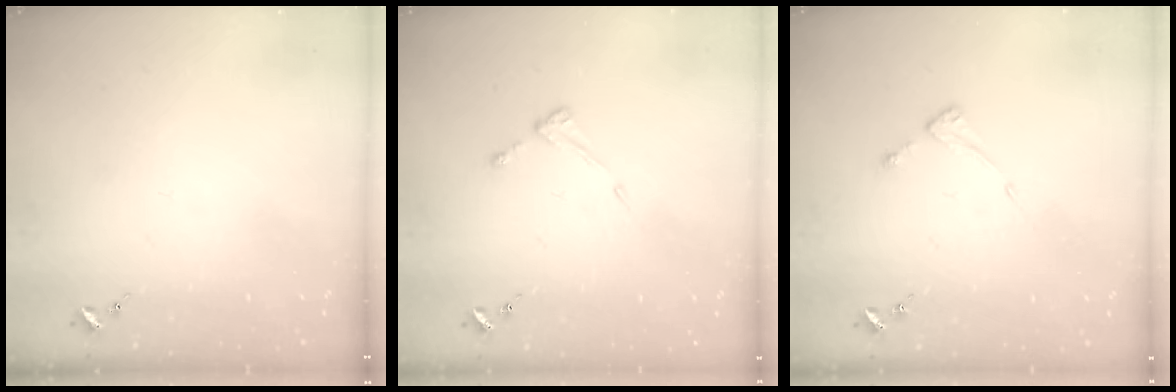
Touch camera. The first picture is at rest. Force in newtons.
{"total": 4.3, "press": 4.3, "slide": 0.5}
{"total": 3.9, "press": 3.8, "slide": 0.4}